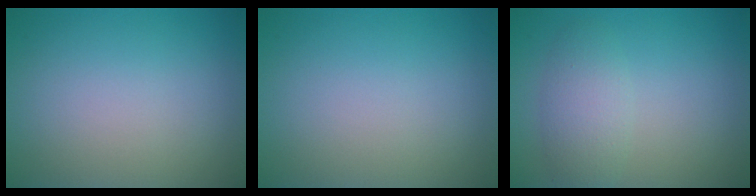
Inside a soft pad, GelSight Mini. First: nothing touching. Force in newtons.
{"total": 0.0}
{"total": 2.7, "press": 2.7, "slide": 0.1}